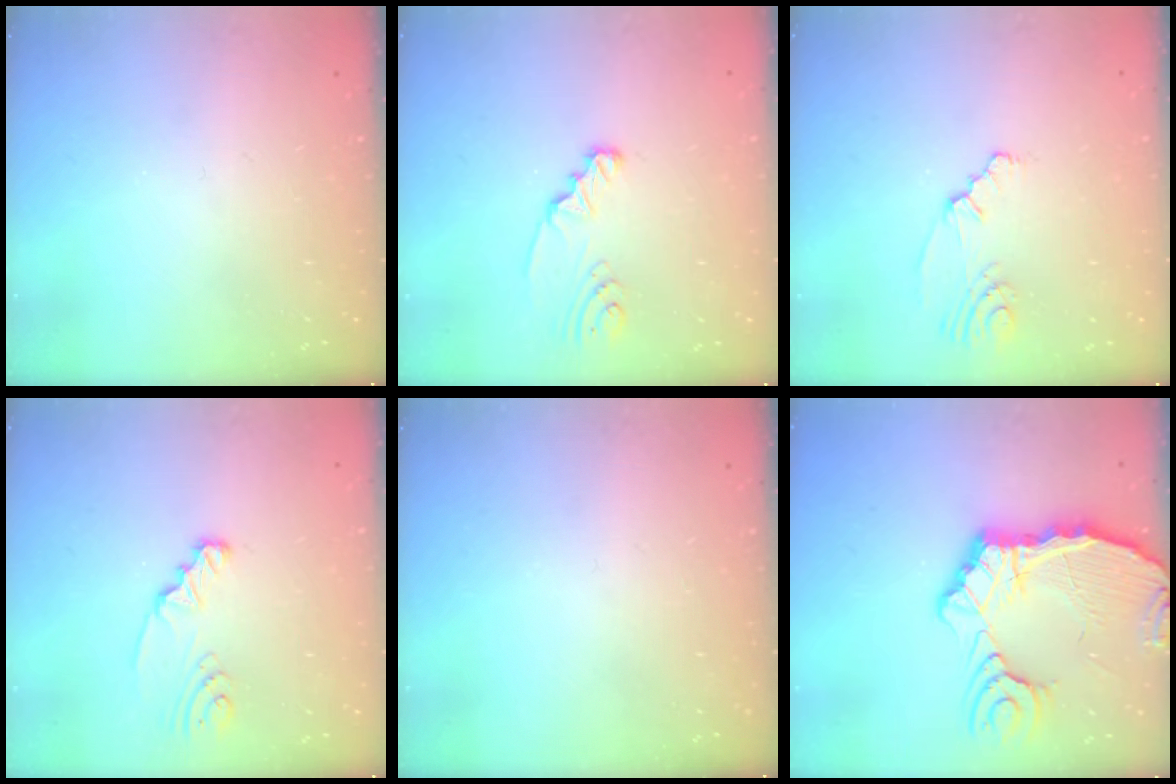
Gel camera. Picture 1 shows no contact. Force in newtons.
{"total": 2.4, "press": 2.4, "slide": 0.3}
{"total": 2.5, "press": 2.2, "slide": 1.2}
{"total": 2.4, "press": 2.4, "slide": 0.3}
{"total": 0.0}
{"total": 15.3, "press": 15.2, "slide": 2.3}